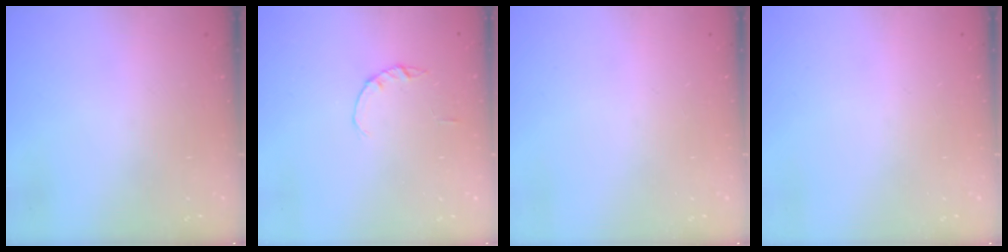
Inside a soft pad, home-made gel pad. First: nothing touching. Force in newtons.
{"total": 1.0, "press": 1.0, "slide": 0.2}
{"total": 0.0}
{"total": 0.0}